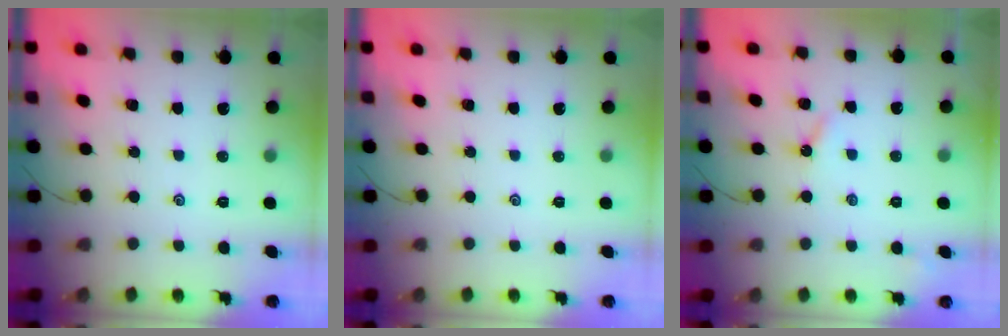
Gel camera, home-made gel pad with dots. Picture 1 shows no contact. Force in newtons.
{"total": 0.0}
{"total": 2.9, "press": 2.8, "slide": 0.3}